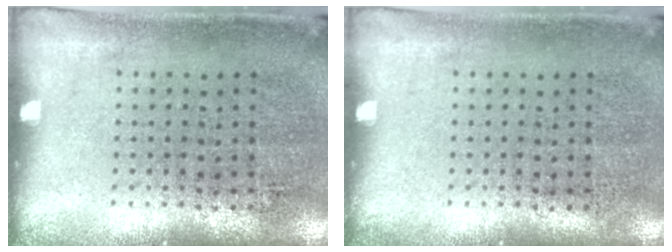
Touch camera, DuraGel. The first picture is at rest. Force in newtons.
{"total": 0.0}